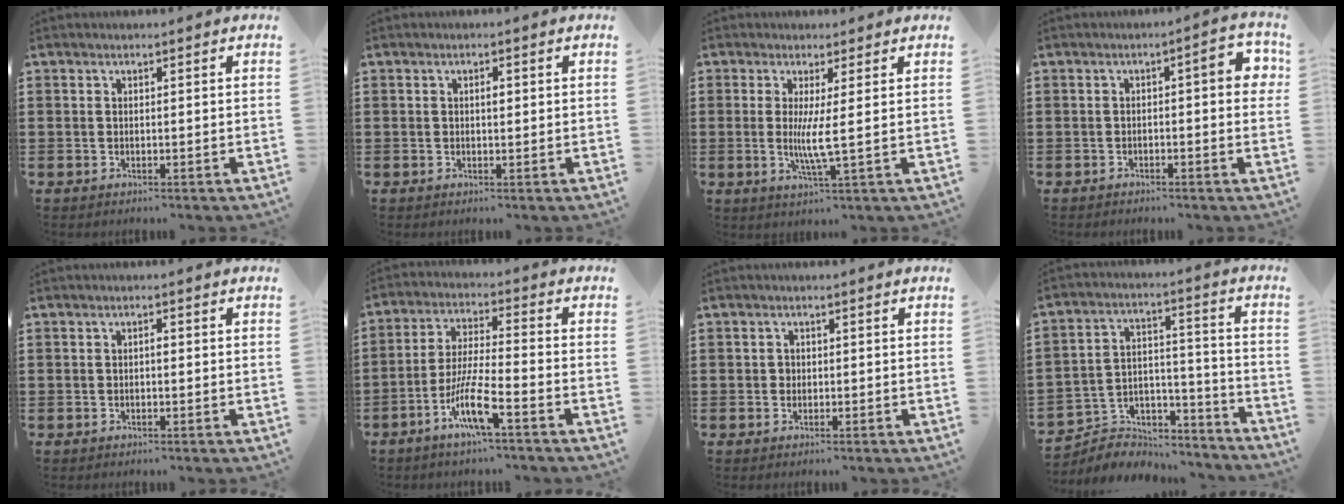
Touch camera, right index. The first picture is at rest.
{"total": 1.2, "force": [0.2, 0.5, 1.1], "torque": [-0.023, 0.001, 0.002]}
{"total": 4.8, "force": [0.2, -0.2, 4.8], "torque": [-0.091, -0.011, 0.002]}
{"total": 4.2, "force": [-0.3, 0.9, 4.1], "torque": [-0.049, -0.003, -0.013]}
{"total": 0.9, "force": [-0.2, 0.3, 0.8], "torque": [-0.016, -0.002, -0.003]}
{"total": 8.6, "force": [-5.0, 1.0, 6.9], "torque": [-0.154, -0.012, -0.099]}
{"total": 0.8, "force": [0.1, 0.8, 0.3], "torque": [-0.008, 0.003, 0.001]}
{"total": 4.8, "force": [-4.0, 2.6, 0.3], "torque": [-0.010, 0.014, -0.082]}